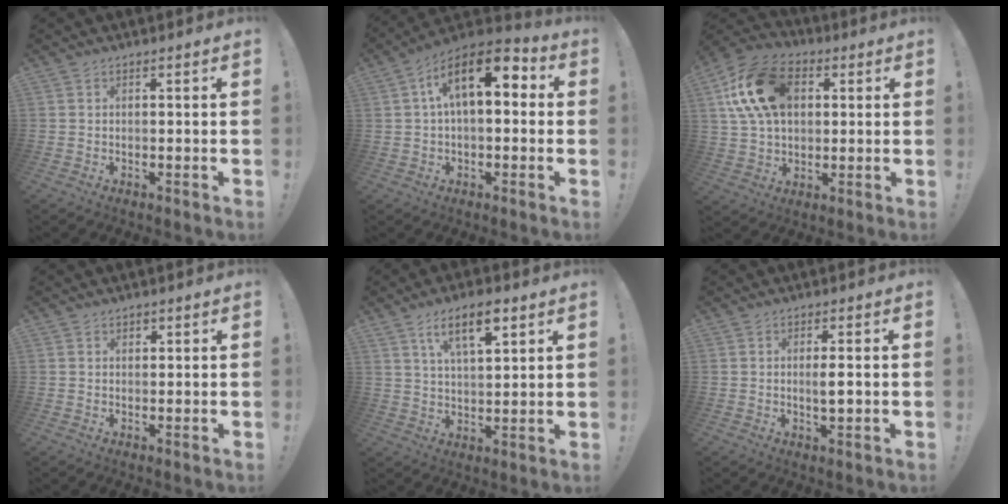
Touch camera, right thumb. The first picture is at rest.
{"total": 14.8, "force": [4.5, 7.0, 12.2], "torque": [-0.203, -0.004, 0.074]}
{"total": 18.9, "force": [5.3, 12.9, 12.8], "torque": [-0.211, -0.005, 0.099]}
{"total": 1.1, "force": [0.8, 0.8, 0.1], "torque": [0.008, -0.005, 0.013]}
{"total": 10.2, "force": [5.7, 3.7, 7.6], "torque": [-0.121, -0.016, 0.098]}
{"total": 3.0, "force": [0.0, 0.7, 3.0], "torque": [-0.040, -0.005, -0.005]}